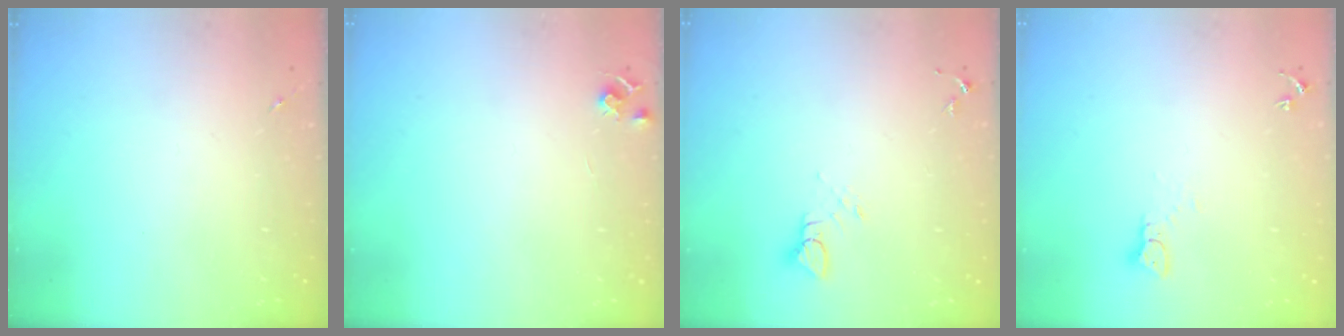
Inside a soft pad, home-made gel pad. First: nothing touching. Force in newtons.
{"total": 5.2, "press": 5.2, "slide": 0.7}
{"total": 3.9, "press": 3.9, "slide": 0.2}
{"total": 3.3, "press": 3.3, "slide": 0.1}